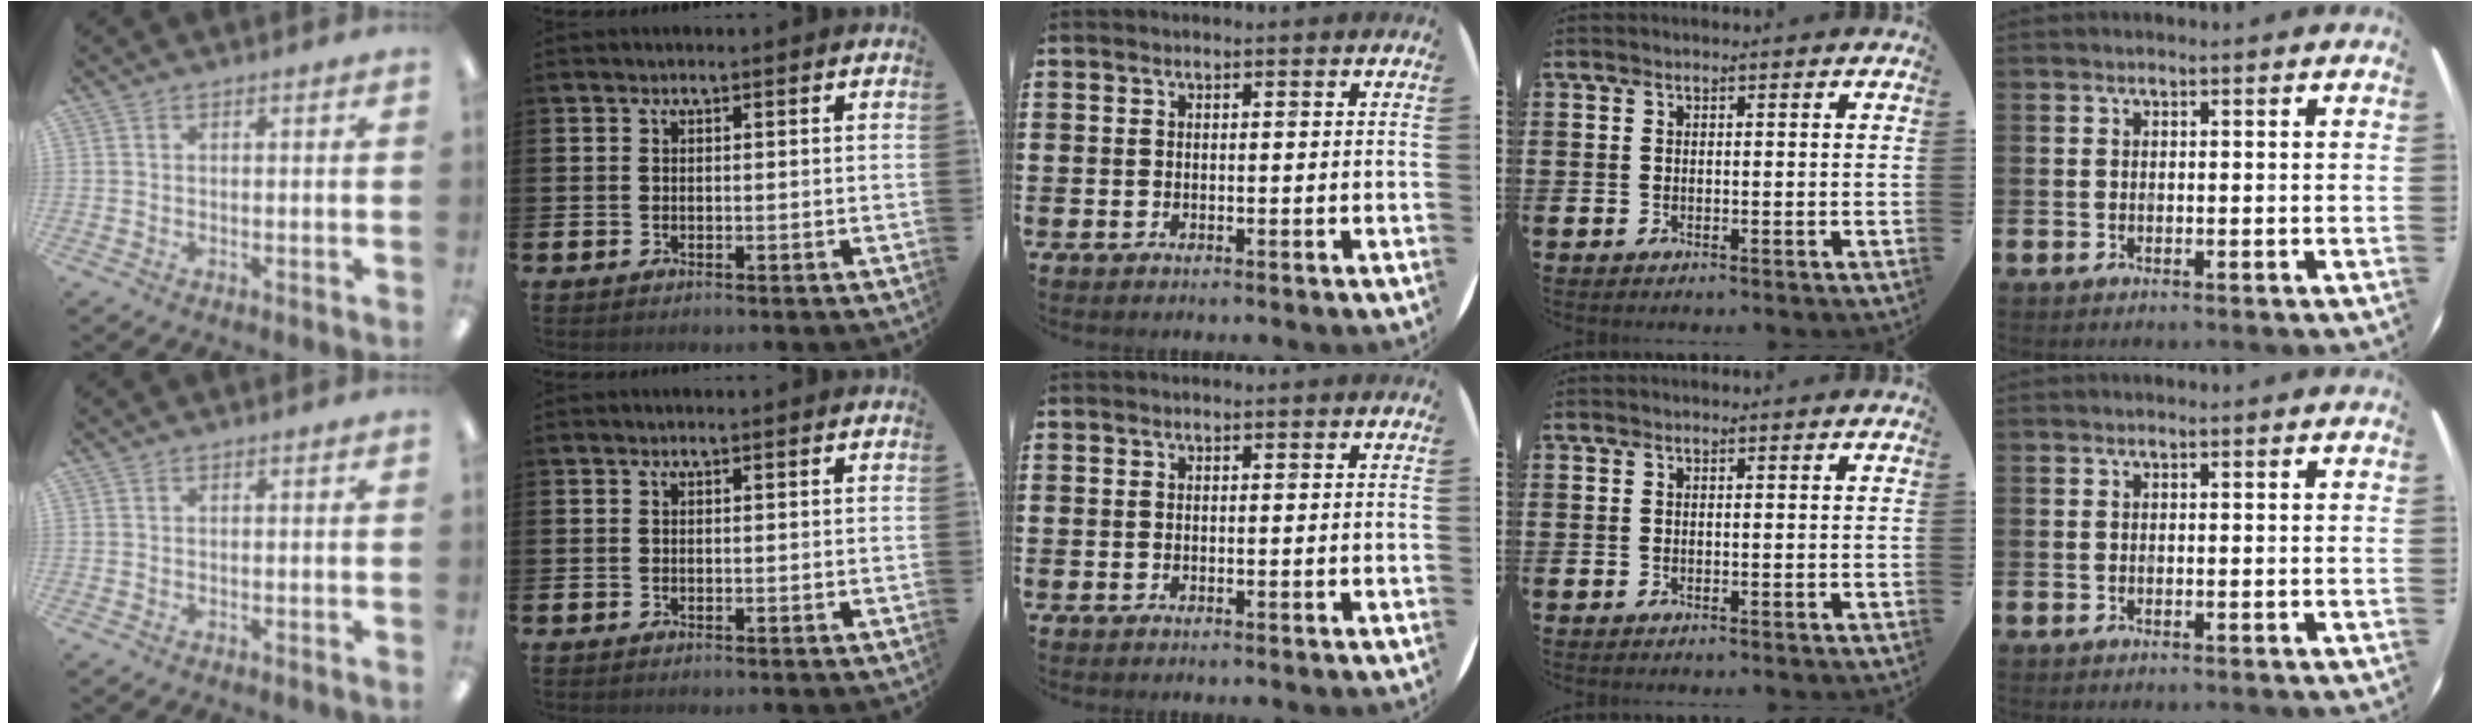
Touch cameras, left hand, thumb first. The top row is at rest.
{}